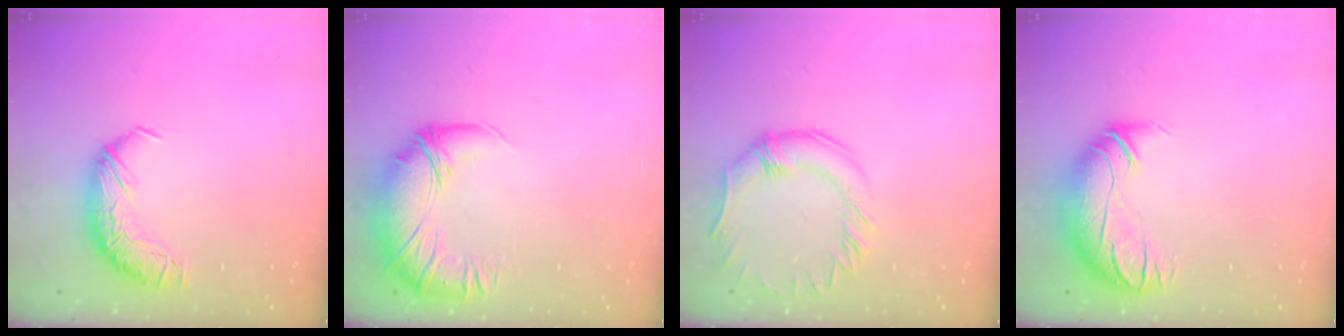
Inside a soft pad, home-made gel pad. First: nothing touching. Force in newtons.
{"total": 2.8, "press": 0.1, "slide": 2.8}
{"total": 2.6, "press": 2.5, "slide": 0.9}
{"total": 3.0, "press": 0.6, "slide": 2.9}